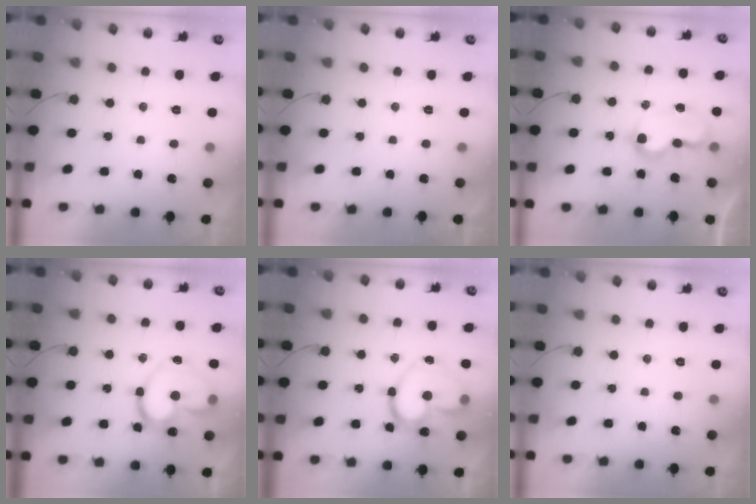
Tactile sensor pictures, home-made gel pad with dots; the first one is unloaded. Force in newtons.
{"total": 1.9, "press": 1.9, "slide": 0.0}
{"total": 7.9, "press": 7.8, "slide": 0.9}
{"total": 17.6, "press": 17.5, "slide": 1.5}
{"total": 17.6, "press": 17.5, "slide": 1.5}
{"total": 0.0}